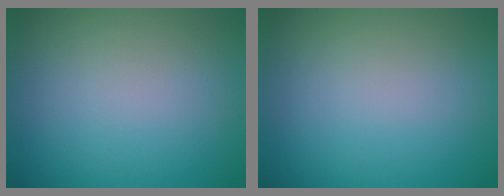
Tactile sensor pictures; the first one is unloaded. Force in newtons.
{"total": 0.0}